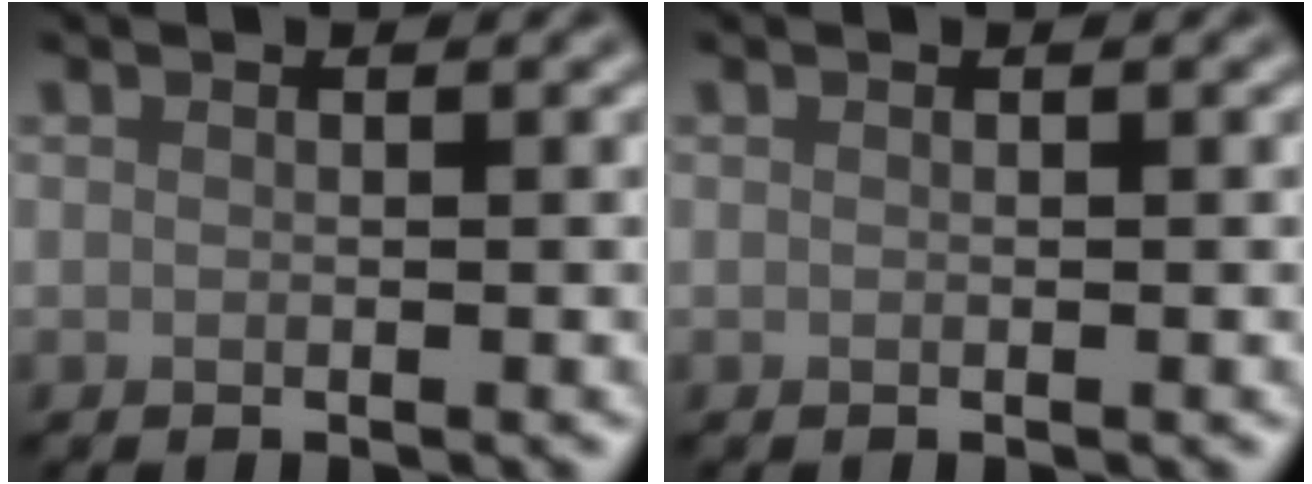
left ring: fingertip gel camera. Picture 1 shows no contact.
{"total": 0.0}